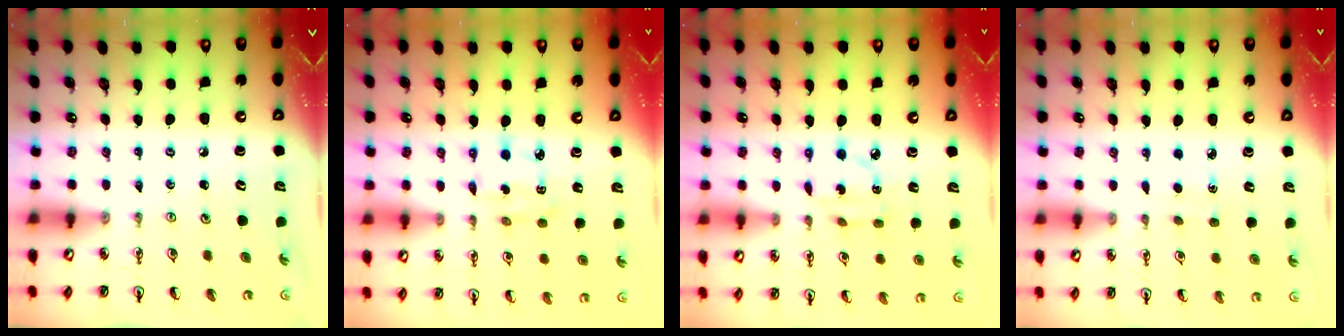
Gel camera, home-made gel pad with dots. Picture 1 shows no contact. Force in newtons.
{"total": 4.0, "press": 4.0, "slide": 0.2}
{"total": 6.7, "press": 6.7, "slide": 0.3}
{"total": 1.5, "press": 1.5, "slide": 0.2}